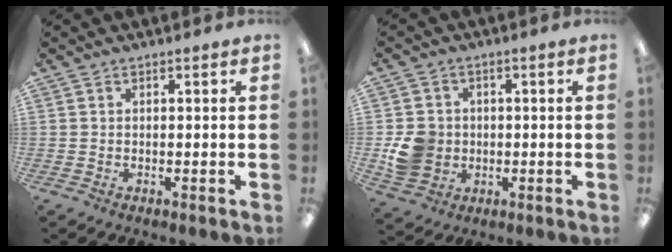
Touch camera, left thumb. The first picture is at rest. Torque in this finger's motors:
{"motor_torque": [-0.01, 0.13, 0.33, -0.34, 0.07]}